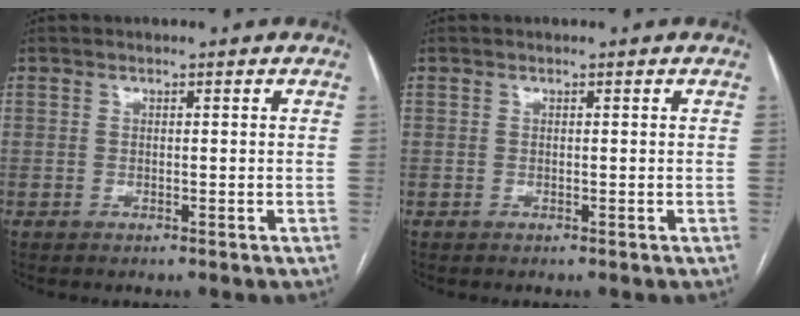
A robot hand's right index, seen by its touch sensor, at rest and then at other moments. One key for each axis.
{"total": 0.0}